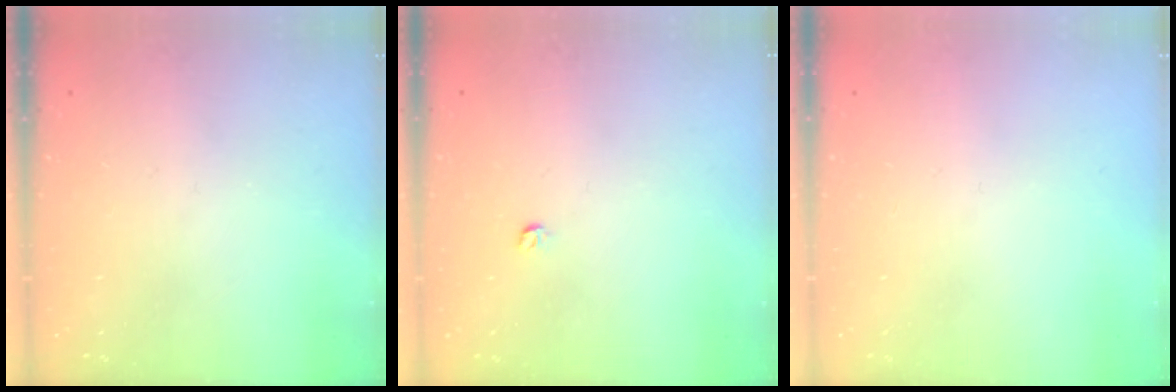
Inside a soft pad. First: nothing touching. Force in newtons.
{"total": 3.0, "press": 2.9, "slide": 0.4}
{"total": 0.0}